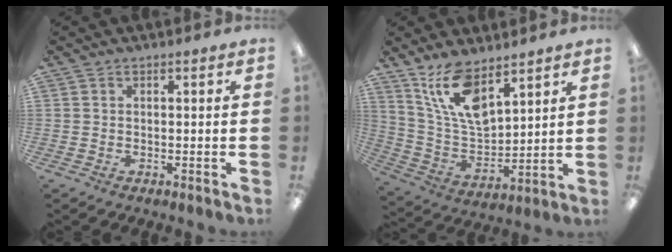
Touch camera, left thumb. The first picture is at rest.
{"total": 13.4, "force": [8.8, 5.7, 8.3], "torque": [-0.180, -0.040, 0.165]}